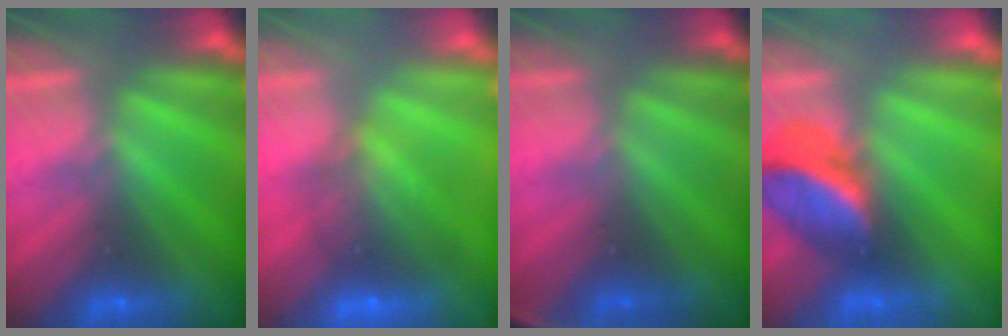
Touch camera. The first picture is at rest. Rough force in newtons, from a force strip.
{"total": 7.1}
{"total": 2.8}
{"total": 2.6}